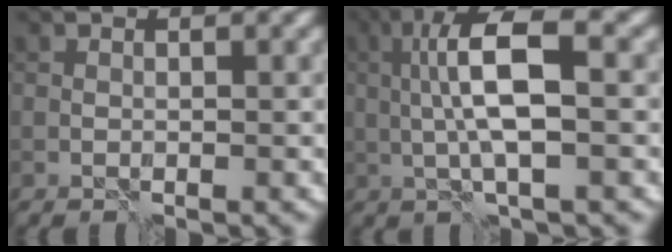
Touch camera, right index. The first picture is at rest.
{"total": 6.9, "force": [0.8, 1.8, 6.6], "torque": [-0.127, 0.017, 0.008]}